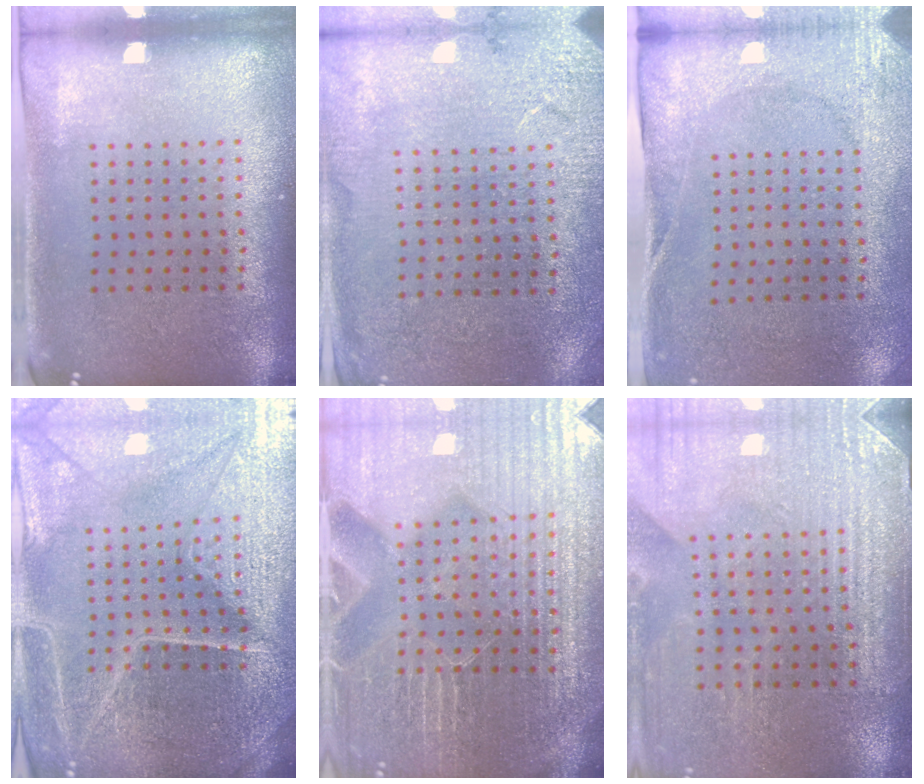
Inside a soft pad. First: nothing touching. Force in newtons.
{"total": 2.7, "press": 2.7, "slide": 0.1}
{"total": 2.7, "press": 2.1, "slide": 1.7}
{"total": 5.6, "press": 5.2, "slide": 2.2}
{"total": 6.0, "press": 5.5, "slide": 2.5}
{"total": 3.5, "press": 3.5, "slide": 0.1}